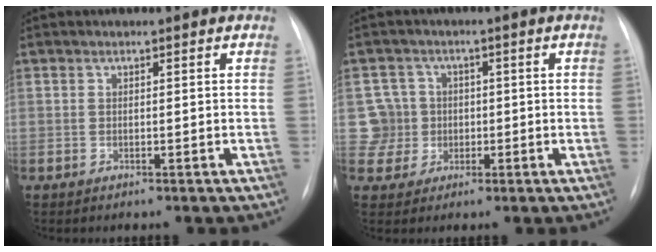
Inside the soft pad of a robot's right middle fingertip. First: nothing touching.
{"total": 5.3, "force": [-0.1, 5.3, -0.5], "torque": [0.019, 0.018, 0.004]}